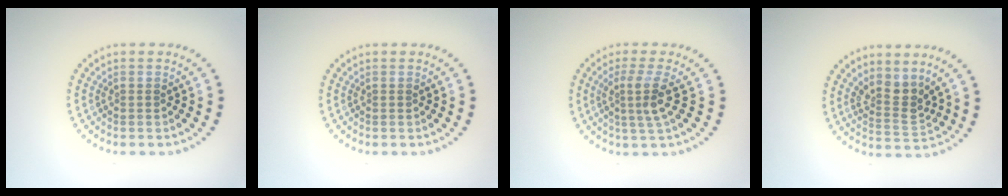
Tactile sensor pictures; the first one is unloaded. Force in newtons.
{"total": 0.0}
{"total": 2.7, "press": 2.0, "slide": 1.9}
{"total": 2.7, "press": 2.0, "slide": 1.9}